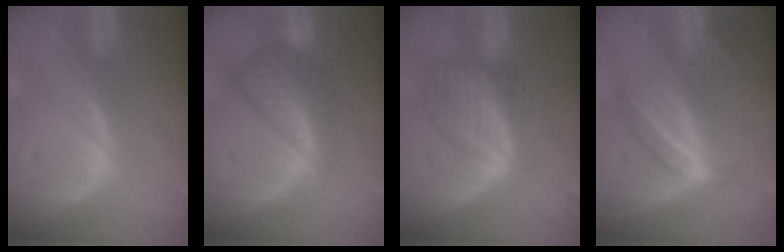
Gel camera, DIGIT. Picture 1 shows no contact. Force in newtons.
{"total": 7.3, "press": 6.9, "slide": 2.2}
{"total": 6.1, "press": 6.1, "slide": 0.2}
{"total": 4.4, "press": 4.3, "slide": 0.8}